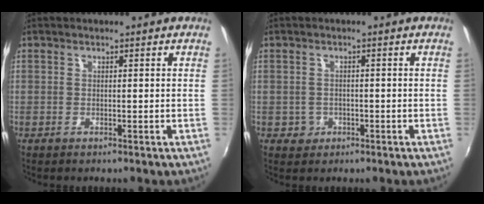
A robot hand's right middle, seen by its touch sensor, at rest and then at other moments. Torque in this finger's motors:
{"motor_torque": [0.17, -0.14, -0.02, -0.01]}